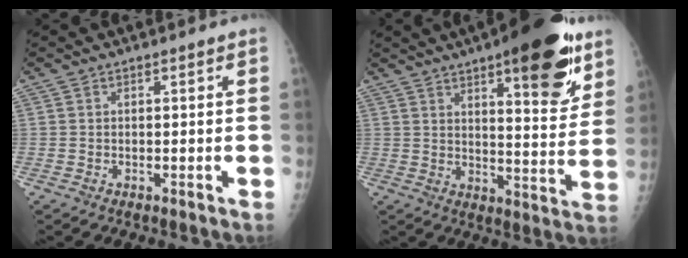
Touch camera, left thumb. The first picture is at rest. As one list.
[{"total": 19.2, "force": [11.0, 5.9, 14.6], "torque": [-0.166, -0.053, 0.153]}]